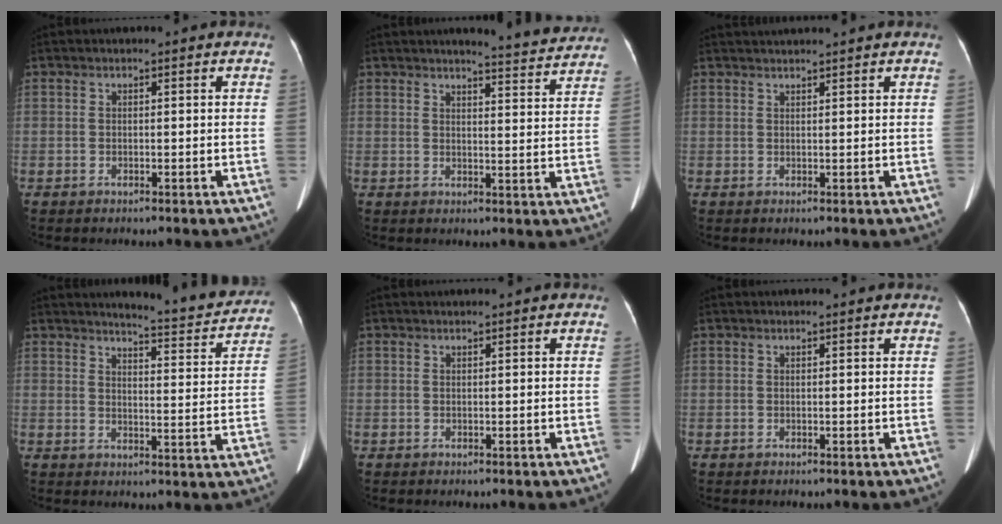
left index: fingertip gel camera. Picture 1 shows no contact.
{"total": 7.7, "force": [7.5, 0.3, 1.9], "torque": [-0.030, -0.015, 0.080]}
{"total": 4.1, "force": [3.8, -0.5, 1.3], "torque": [-0.014, 0.031, 0.056]}
{"total": 10.9, "force": [10.5, 0.8, 3.1], "torque": [-0.034, -0.027, 0.120]}
{"total": 0.0}
{"total": 0.0}